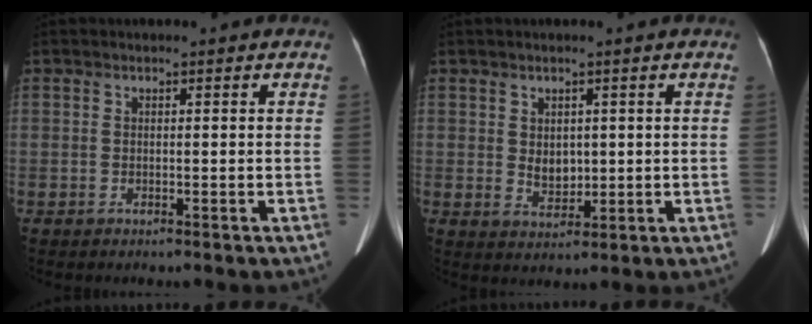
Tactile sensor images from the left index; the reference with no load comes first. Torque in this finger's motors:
{"motor_torque": [0.68, -0.07, 0.05, 0.01]}